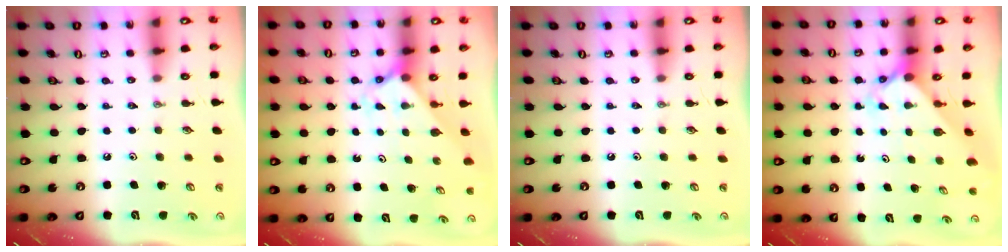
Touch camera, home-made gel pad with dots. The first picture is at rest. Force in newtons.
{"total": 2.1, "press": 2.1, "slide": 0.1}
{"total": 0.0}
{"total": 2.4, "press": 2.3, "slide": 0.3}